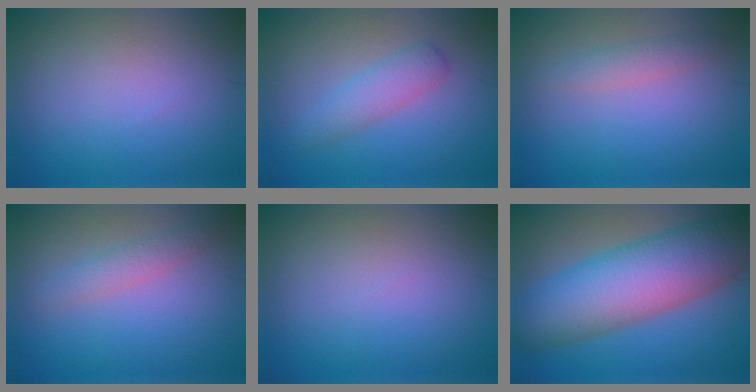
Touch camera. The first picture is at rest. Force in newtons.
{"total": 2.6, "press": 2.6, "slide": 0.1}
{"total": 1.7, "press": 1.7, "slide": 0.1}
{"total": 1.9, "press": 1.9, "slide": 0.1}
{"total": 0.0}
{"total": 11.5, "press": 11.5, "slide": 0.1}